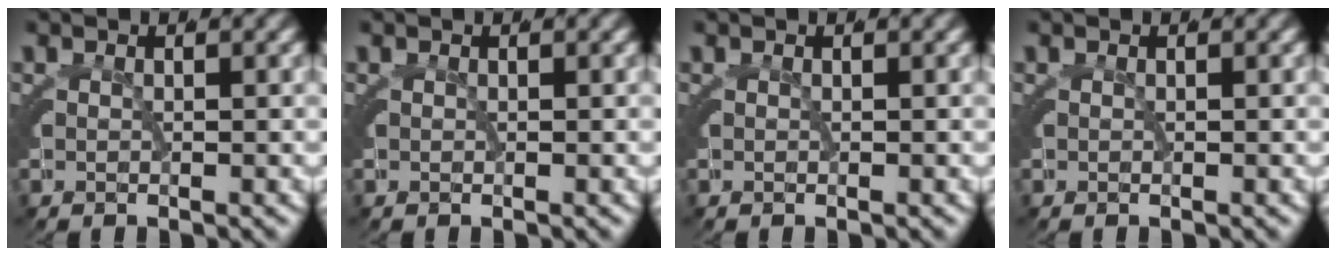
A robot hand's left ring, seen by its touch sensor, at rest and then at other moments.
{"total": 0.0}
{"total": 0.0}
{"total": 0.0}